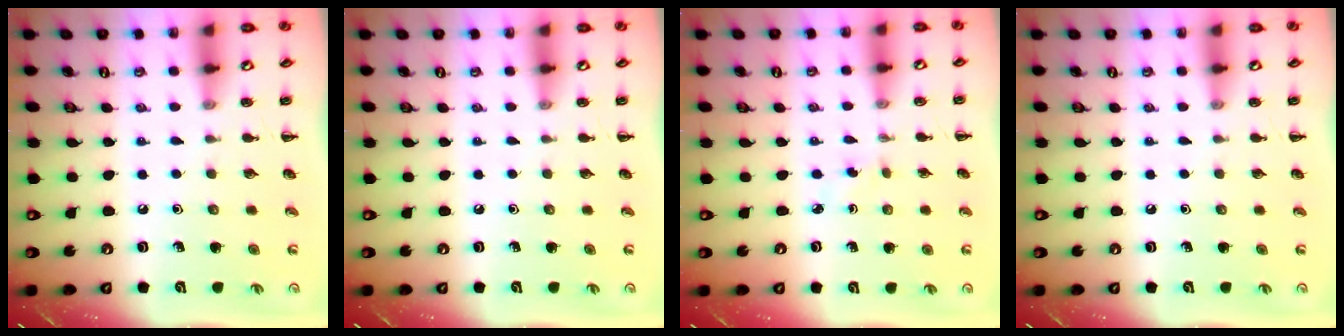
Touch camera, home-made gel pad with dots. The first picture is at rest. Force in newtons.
{"total": 0.0}
{"total": 2.3, "press": 2.1, "slide": 0.9}
{"total": 0.0}